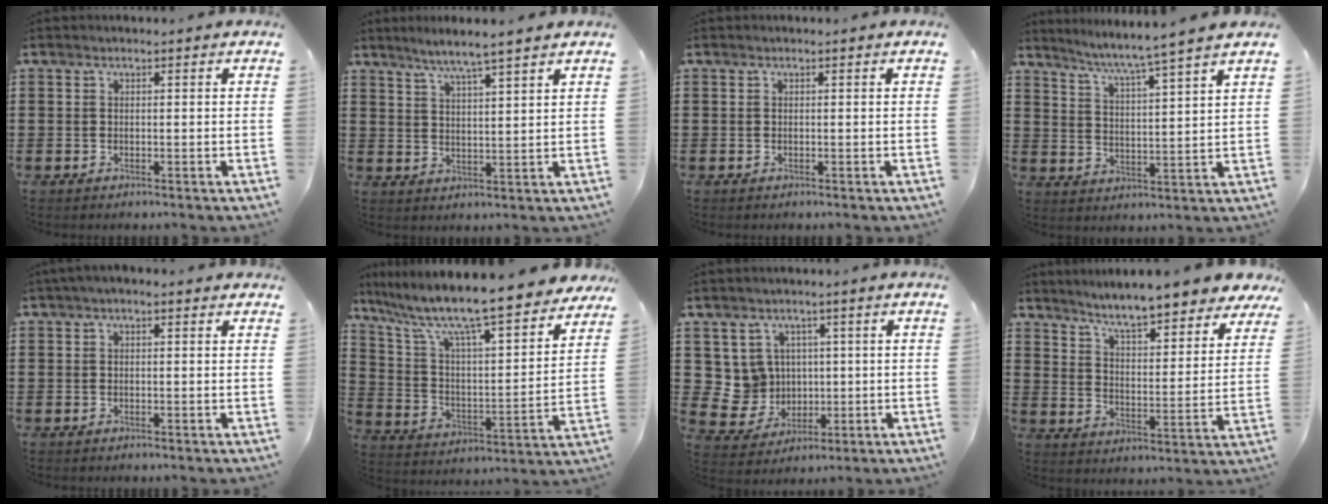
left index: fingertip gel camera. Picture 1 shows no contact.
{"total": 4.7, "force": [4.1, -0.7, 2.2], "torque": [-0.055, -0.014, 0.071]}
{"total": 0.0}
{"total": 4.6, "force": [4.0, -1.5, 1.6], "torque": [-0.050, -0.037, 0.060]}
{"total": 1.1, "force": [0.4, 0.5, 1.0], "torque": [-0.018, 0.006, 0.005]}
{"total": 10.6, "force": [9.0, 0.4, 5.6], "torque": [-0.146, -0.070, 0.146]}
{"total": 6.3, "force": [1.9, 5.9, 0.8], "torque": [-0.056, -0.005, 0.041]}
{"total": 7.3, "force": [6.8, -0.3, 2.8], "torque": [-0.074, -0.047, 0.111]}